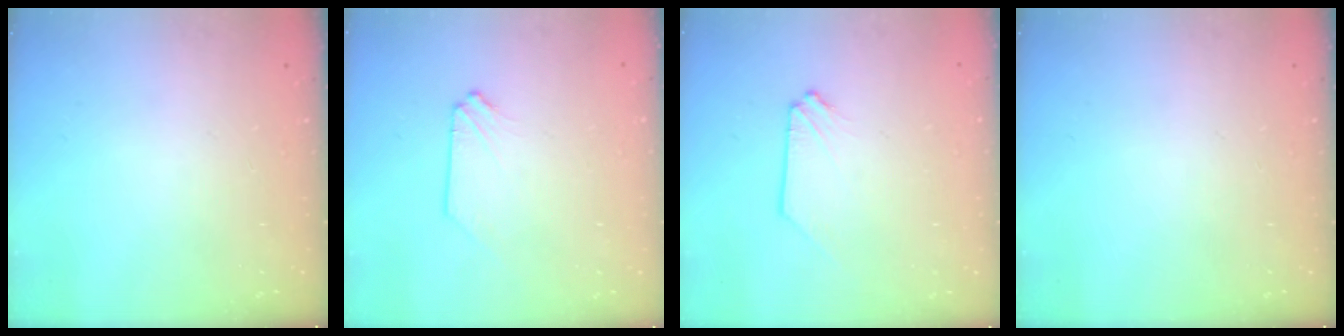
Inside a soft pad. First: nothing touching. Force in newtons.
{"total": 0.0}
{"total": 0.0}
{"total": 0.0}